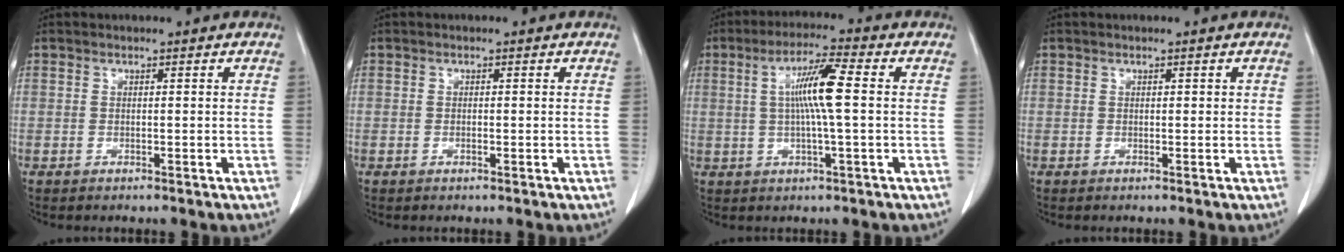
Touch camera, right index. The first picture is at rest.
{"total": 0.5, "force": [-0.2, 0.1, 0.5], "torque": [-0.011, -0.001, -0.002]}
{"total": 8.0, "force": [0.8, -0.1, 7.9], "torque": [-0.149, 0.005, 0.012]}
{"total": 0.6, "force": [0.2, 0.4, 0.4], "torque": [-0.005, 0.004, 0.004]}